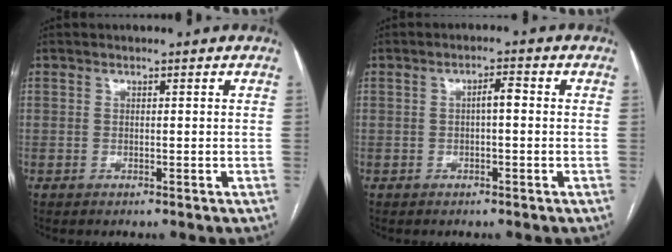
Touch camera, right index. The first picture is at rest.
{"total": 2.2, "force": [0.0, 0.5, 2.1], "torque": [-0.035, 0.006, 0.000]}